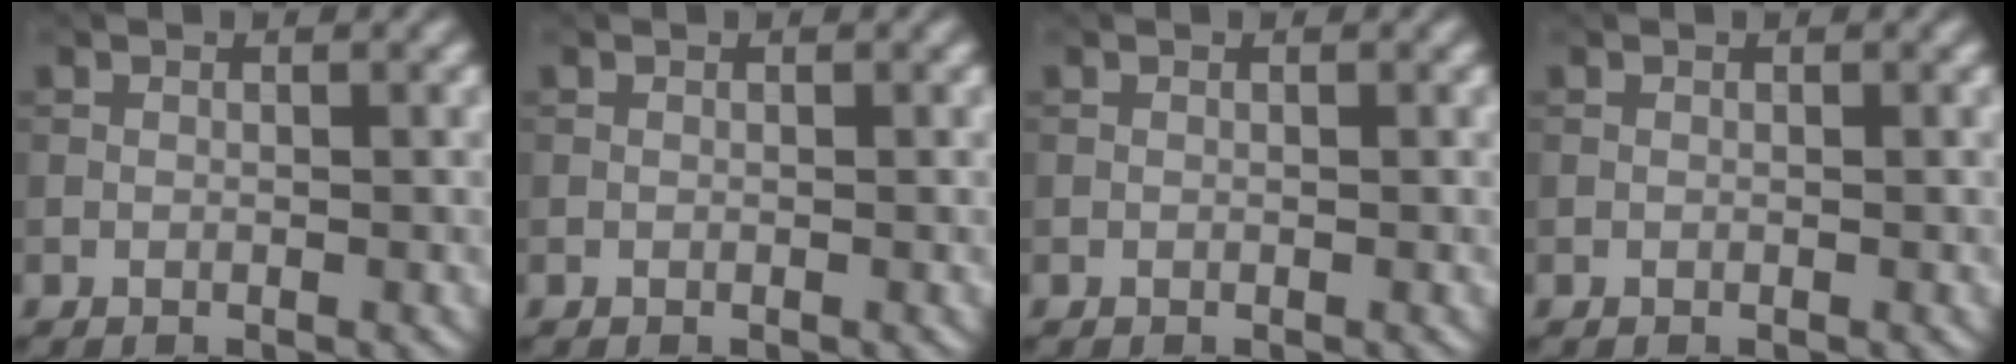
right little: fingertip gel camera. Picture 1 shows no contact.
{"total": 0.0}
{"total": 0.0}
{"total": 0.0}